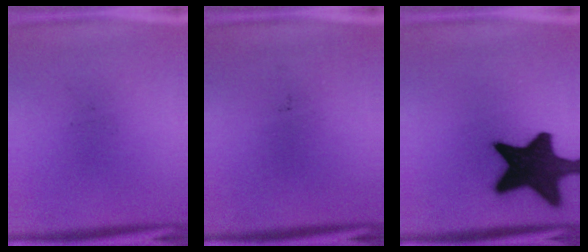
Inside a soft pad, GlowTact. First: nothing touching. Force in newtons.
{"total": 0.0}
{"total": 18.5}